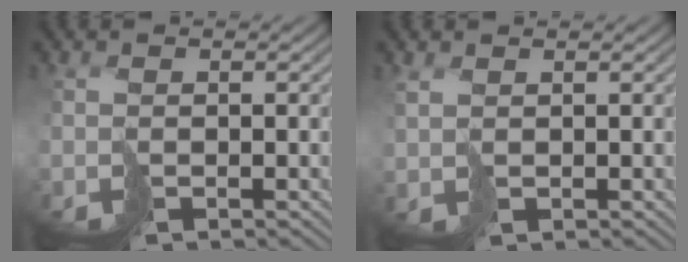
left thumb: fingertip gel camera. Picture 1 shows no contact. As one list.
[{"total": 1.3, "force": [1.3, 0.3, -0.2], "torque": [-0.002, 0.001, 0.031]}]